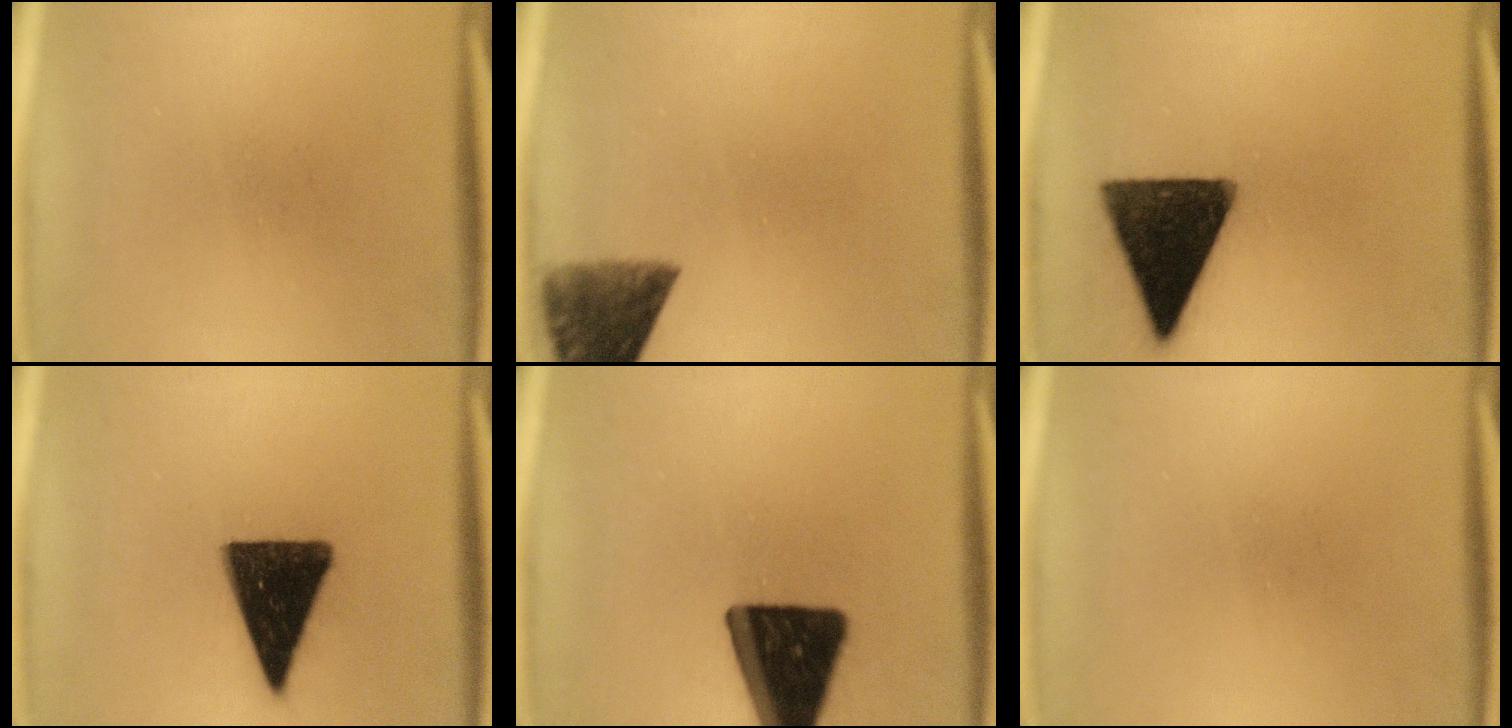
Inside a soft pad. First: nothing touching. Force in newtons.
{"total": 8.4}
{"total": 16.1}
{"total": 15.2}
{"total": 18.7}
{"total": 0.0}